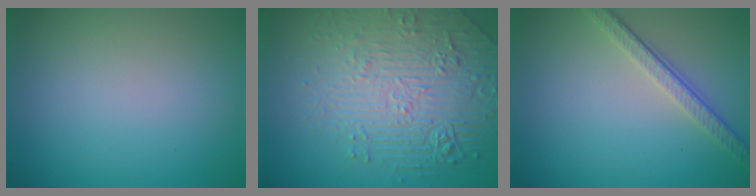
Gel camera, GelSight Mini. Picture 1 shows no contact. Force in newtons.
{"total": 6.3, "press": 5.3, "slide": 3.5}
{"total": 3.6, "press": 2.5, "slide": 2.6}